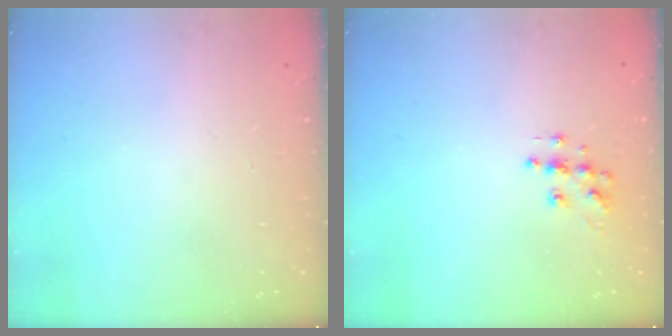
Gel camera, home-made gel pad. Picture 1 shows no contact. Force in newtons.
{"total": 7.3, "press": 7.3, "slide": 0.2}